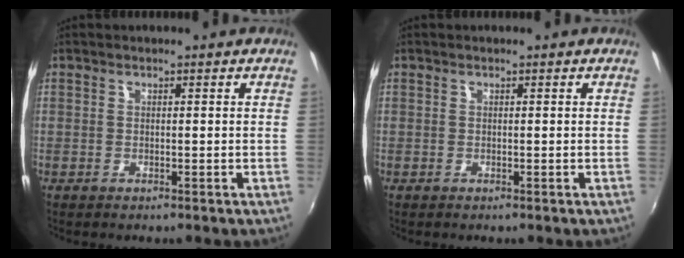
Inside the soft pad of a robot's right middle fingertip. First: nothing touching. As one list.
[{"total": 0.0}]